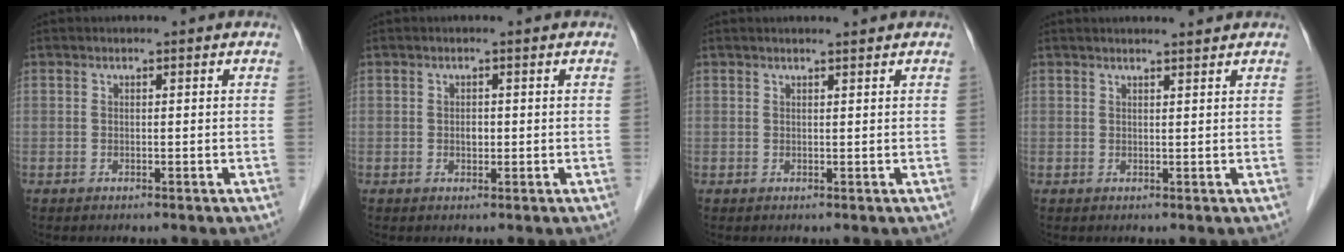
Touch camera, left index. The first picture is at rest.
{"total": 1.1, "force": [-0.4, 0.7, 0.7], "torque": [-0.011, -0.003, -0.008]}
{"total": 1.3, "force": [1.1, -0.2, 0.5], "torque": [-0.007, 0.002, 0.016]}
{"total": 2.6, "force": [2.4, -0.2, 1.0], "torque": [-0.014, 0.005, 0.028]}